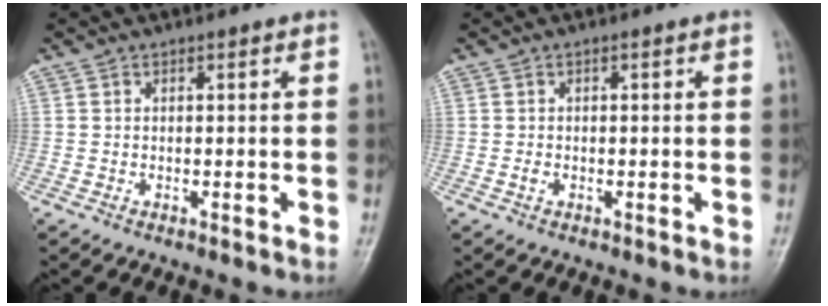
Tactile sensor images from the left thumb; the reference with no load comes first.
{"total": 1.3, "force": [-0.3, 0.7, 1.0], "torque": [-0.021, 0.007, -0.005]}